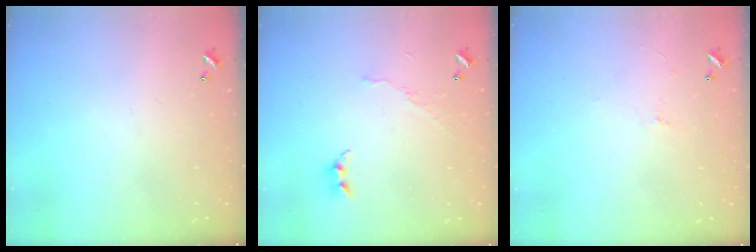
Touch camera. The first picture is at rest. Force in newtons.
{"total": 6.1, "press": 6.0, "slide": 0.5}
{"total": 1.7, "press": 1.5, "slide": 0.8}